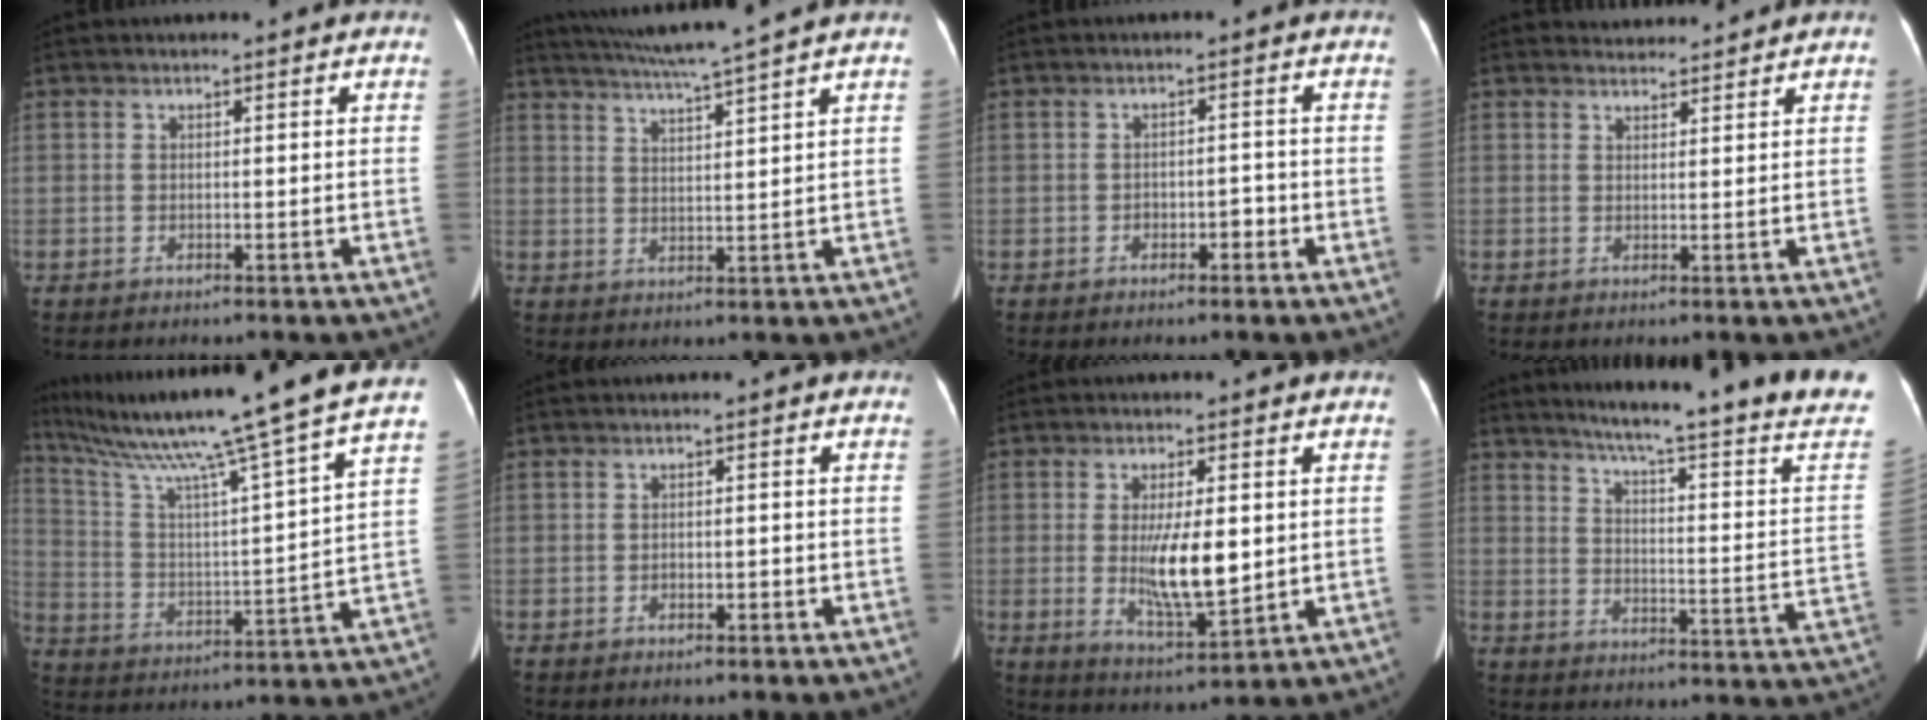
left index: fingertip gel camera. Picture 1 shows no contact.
{"total": 9.0, "force": [7.7, -2.0, 4.2], "torque": [-0.073, 0.006, 0.122]}
{"total": 2.0, "force": [-1.2, 1.0, 1.2], "torque": [-0.019, 0.006, -0.018]}
{"total": 2.4, "force": [2.3, 0.2, -0.4], "torque": [-0.002, 0.009, 0.039]}
{"total": 26.2, "force": [21.2, -2.1, 15.1], "torque": [-0.262, -0.026, 0.313]}
{"total": 0.9, "force": [-0.6, 0.4, 0.6], "torque": [-0.012, 0.000, -0.010]}
{"total": 8.7, "force": [0.0, 2.2, 8.5], "torque": [-0.156, -0.019, 0.005]}
{"total": 23.9, "force": [19.8, -1.5, 13.3], "torque": [-0.194, -0.075, 0.246]}